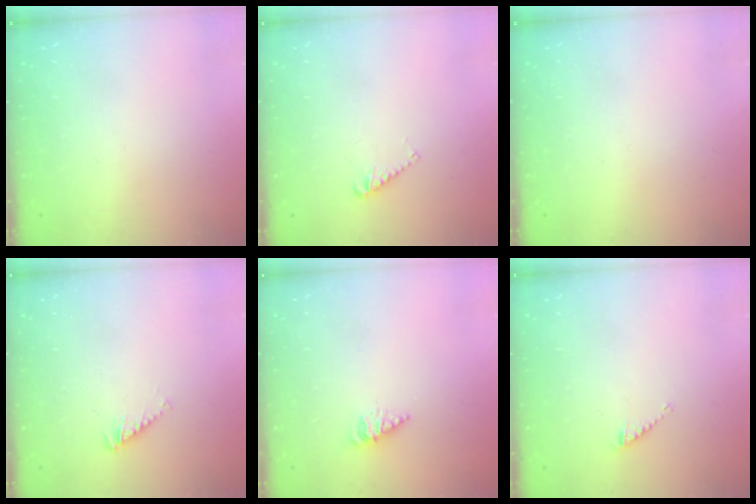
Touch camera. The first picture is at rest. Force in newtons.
{"total": 2.7, "press": 2.7, "slide": 0.4}
{"total": 0.0}
{"total": 1.4, "press": 1.3, "slide": 0.2}
{"total": 3.4, "press": 3.3, "slide": 0.4}
{"total": 2.8, "press": 2.8, "slide": 0.4}